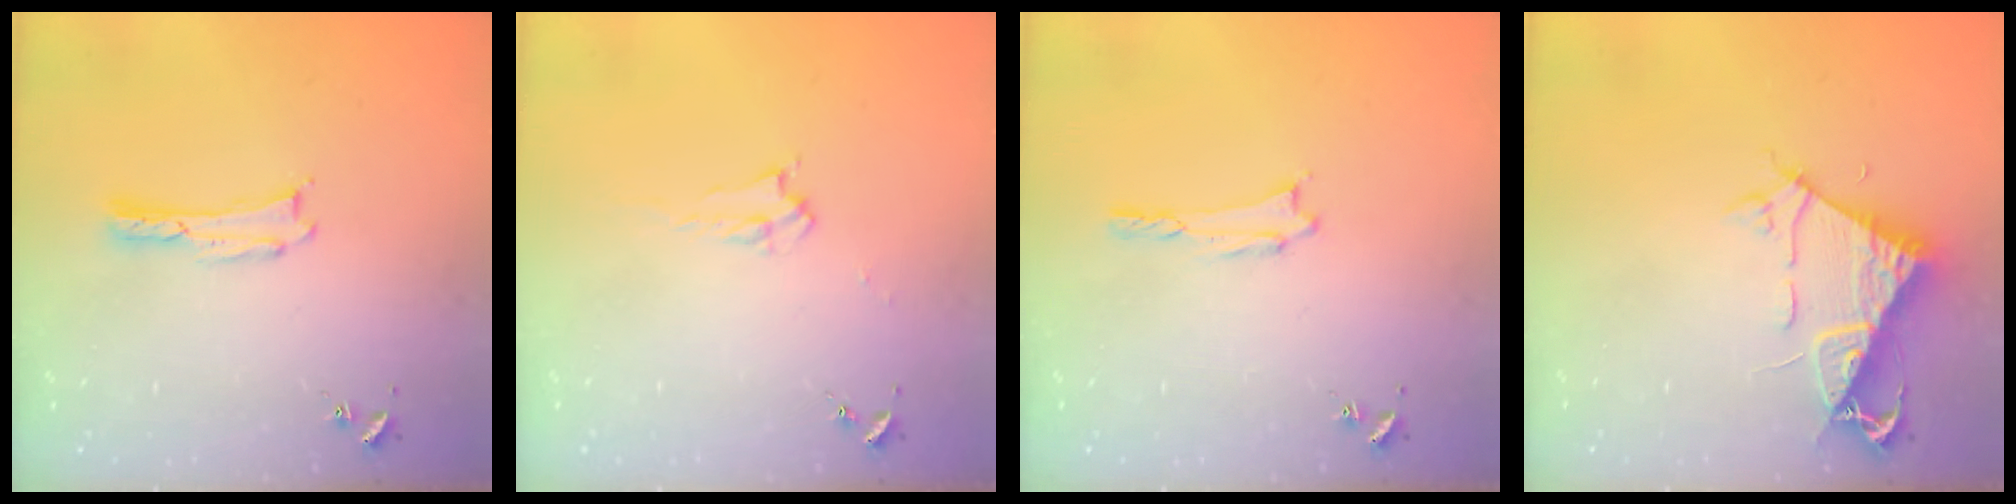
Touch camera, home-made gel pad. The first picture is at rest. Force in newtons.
{"total": 2.2, "press": 2.2, "slide": 0.4}
{"total": 0.8, "press": 0.8, "slide": 0.1}
{"total": 7.2, "press": 7.2, "slide": 0.9}